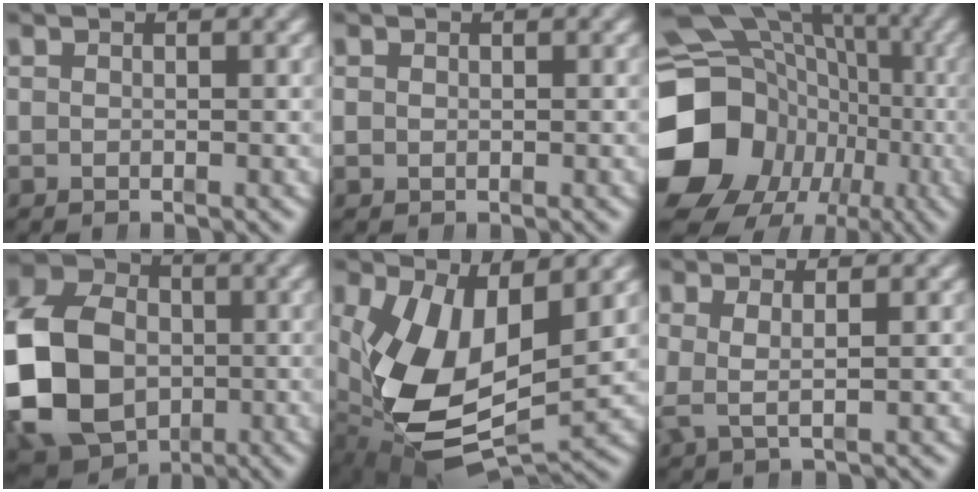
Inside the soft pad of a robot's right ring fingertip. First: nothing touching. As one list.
[{"total": 0.6, "force": [0.1, 0.5, 0.3], "torque": [-0.008, -0.005, 0.006]}, {"total": 20.7, "force": [-3.4, 17.4, 10.7], "torque": [-0.217, -0.068, -0.043]}, {"total": 15.8, "force": [-1.2, 13.1, 8.7], "torque": [-0.207, -0.053, -0.010]}, {"total": 11.3, "force": [-1.2, 6.5, 9.1], "torque": [-0.207, -0.049, 0.010]}, {"total": 2.9, "force": [0.7, 1.5, 2.4], "torque": [-0.060, -0.009, 0.016]}]